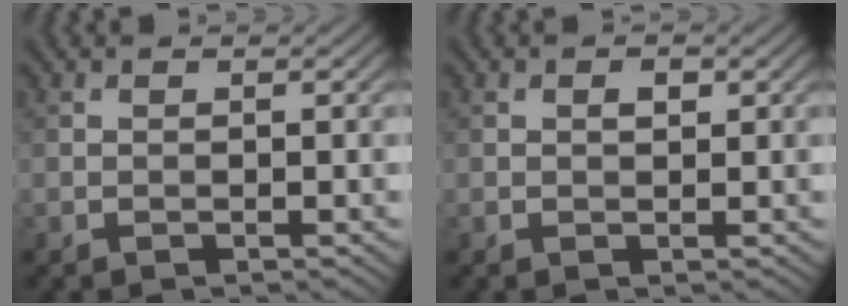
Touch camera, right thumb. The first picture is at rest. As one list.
[{"total": 1.0, "force": [0.3, 0.6, 0.8], "torque": [-0.012, 0.000, 0.005]}]